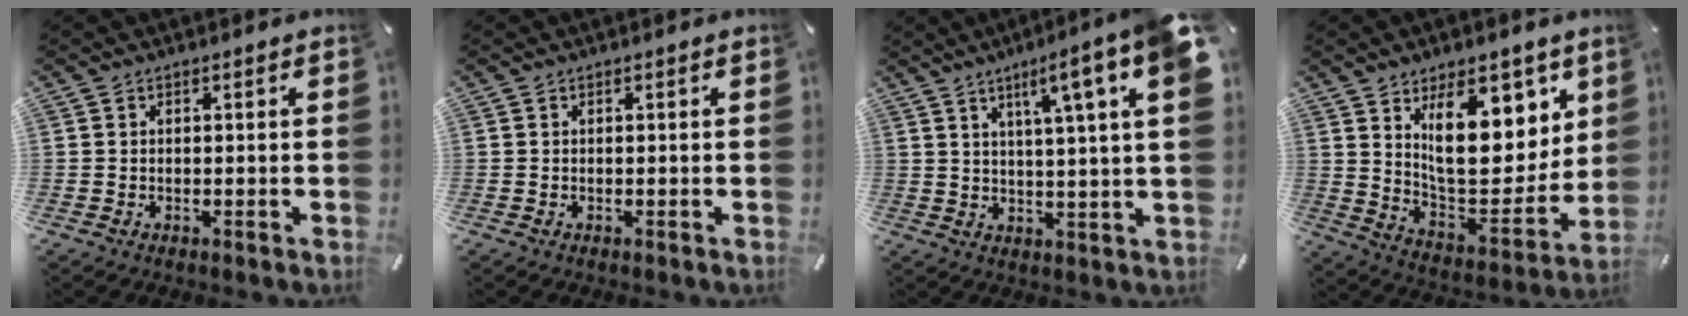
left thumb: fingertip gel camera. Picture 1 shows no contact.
{"total": 0.0}
{"total": 11.9, "force": [5.9, 0.2, 10.3], "torque": [-0.158, -0.039, 0.085]}
{"total": 19.0, "force": [9.7, 9.8, 13.0], "torque": [-0.186, -0.060, 0.168]}